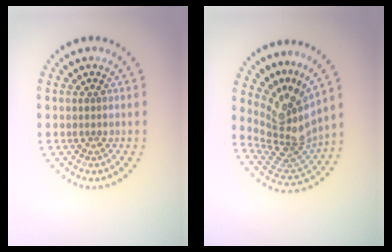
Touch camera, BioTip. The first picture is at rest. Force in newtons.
{"total": 4.8, "press": 3.1, "slide": 3.7}